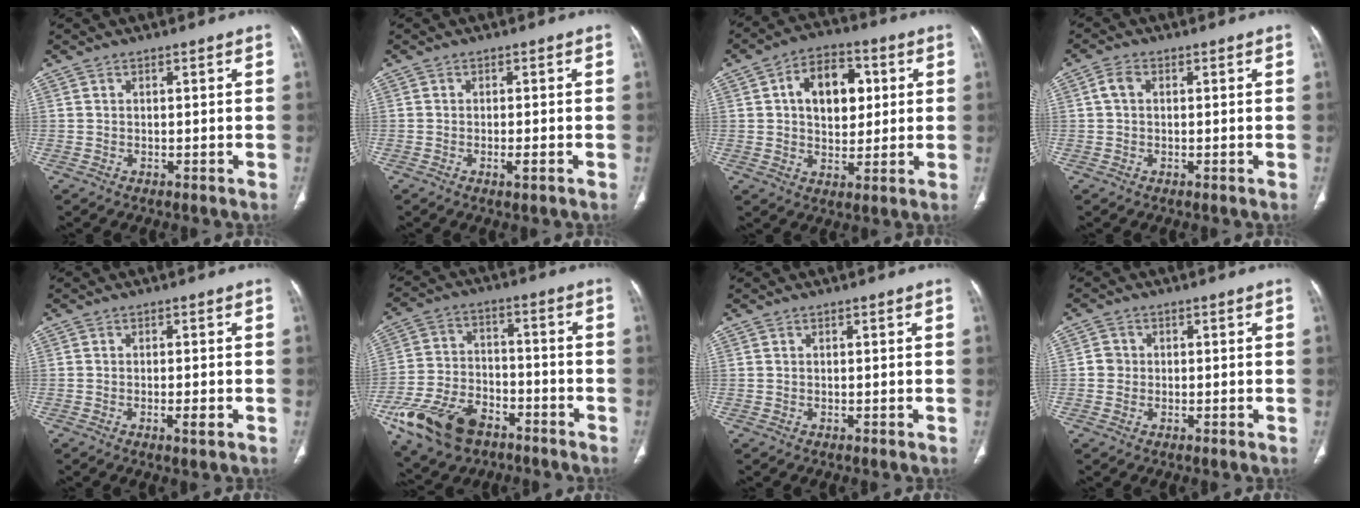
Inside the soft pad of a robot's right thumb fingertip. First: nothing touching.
{"total": 1.8, "force": [-0.7, 0.3, 1.6], "torque": [-0.028, -0.003, -0.015]}
{"total": 12.0, "force": [2.6, 7.8, 8.7], "torque": [-0.100, 0.006, 0.038]}
{"total": 2.3, "force": [0.3, 1.6, 1.6], "torque": [-0.033, 0.008, 0.004]}
{"total": 2.1, "force": [-0.8, 0.3, 1.9], "torque": [-0.033, -0.003, -0.016]}
{"total": 16.7, "force": [-9.6, 9.8, 9.5], "torque": [-0.182, 0.039, -0.172]}
{"total": 0.0}
{"total": 2.2, "force": [-0.1, 2.2, 0.6], "torque": [0.006, 0.007, -0.003]}